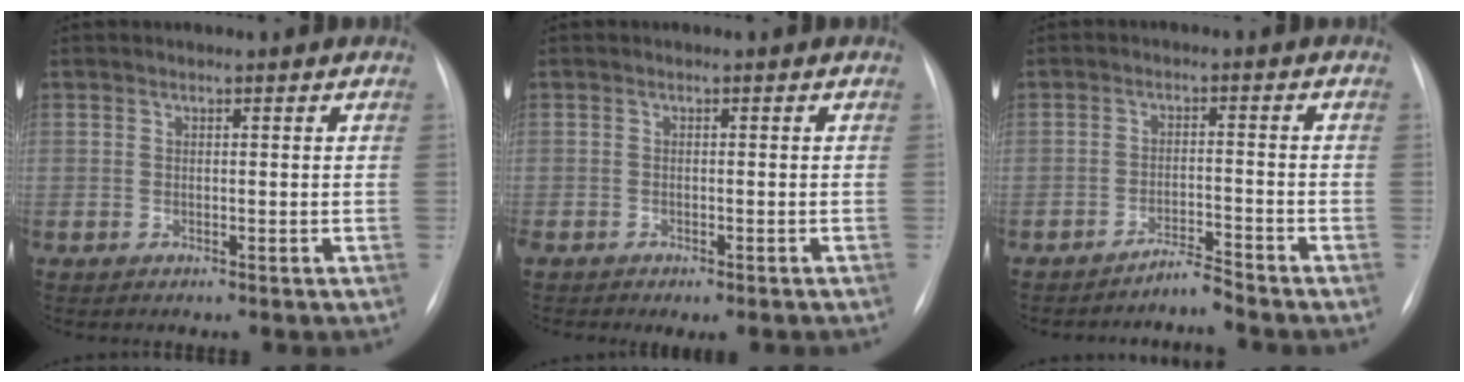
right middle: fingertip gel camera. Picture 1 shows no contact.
{"total": 3.7, "force": [-2.9, 1.5, 1.9], "torque": [-0.020, -0.005, -0.037]}
{"total": 2.9, "force": [-2.8, -0.7, 0.3], "torque": [0.000, -0.014, -0.050]}